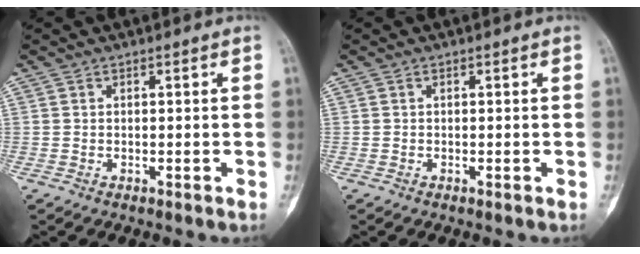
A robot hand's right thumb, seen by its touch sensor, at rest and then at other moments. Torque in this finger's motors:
{"motor_torque": [-0.20, -0.51, -0.06, 0.44, 0.00]}